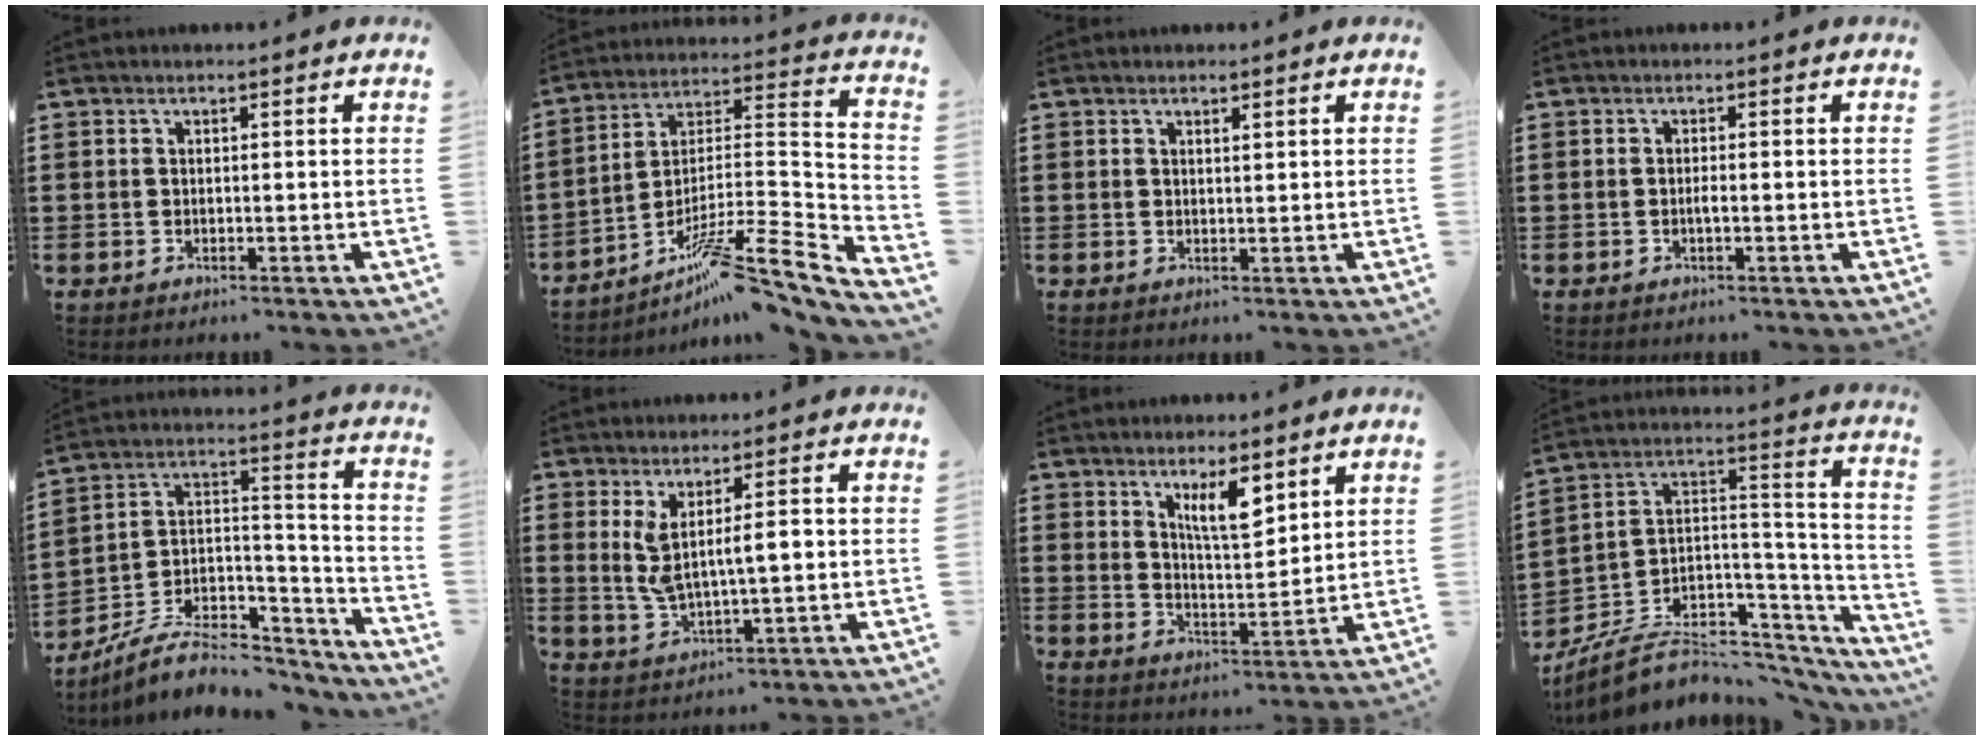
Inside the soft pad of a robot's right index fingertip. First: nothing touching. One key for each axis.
{"total": 10.2, "fx": -7.1, "fy": 0.6, "fz": 7.3, "tx": -0.116, "ty": -0.002, "tz": -0.137}
{"total": 0.8, "fx": 0.7, "fy": 0.2, "fz": 0.3, "tx": -0.008, "ty": 0.000, "tz": 0.014}
{"total": 1.0, "fx": -0.4, "fy": 0.1, "fz": 1.0, "tx": -0.019, "ty": -0.004, "tz": -0.006}
{"total": 7.5, "fx": -5.9, "fy": 3.5, "fz": 3.0, "tx": -0.056, "ty": 0.013, "tz": -0.110}
{"total": 6.5, "fx": 1.3, "fy": 1.5, "fz": 6.2, "tx": -0.126, "ty": -0.003, "tz": 0.018}
{"total": 6.7, "fx": 4.3, "fy": 1.9, "fz": 4.8, "tx": -0.087, "ty": -0.010, "tz": 0.071}
{"total": 7.7, "fx": -4.1, "fy": 5.3, "fz": 3.8, "tx": -0.085, "ty": 0.004, "tz": -0.070}